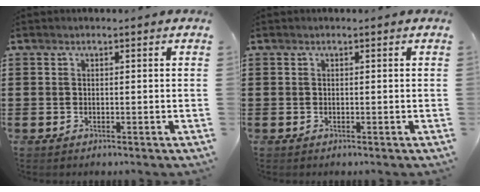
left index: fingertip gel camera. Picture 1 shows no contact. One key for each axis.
{"total": 0.0}